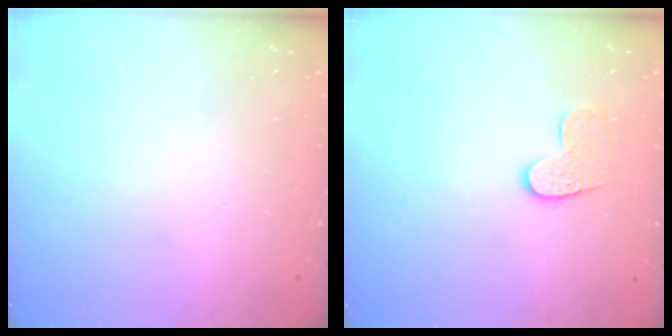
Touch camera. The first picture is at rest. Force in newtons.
{"total": 8.3, "press": 8.3, "slide": 0.4}